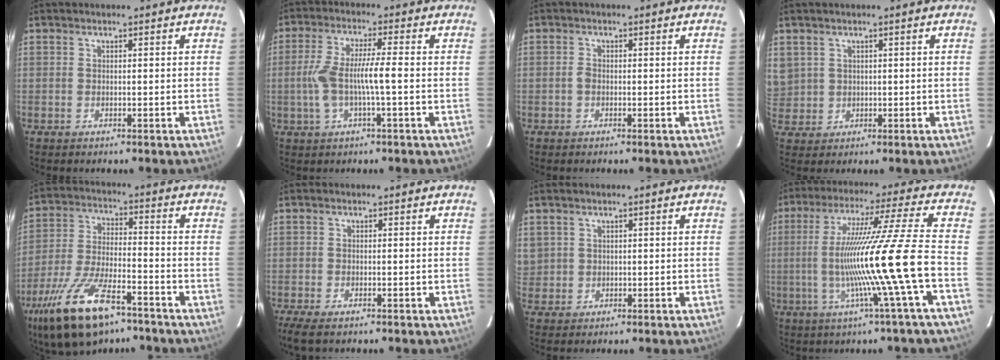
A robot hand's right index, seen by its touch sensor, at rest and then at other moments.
{"total": 7.2, "force": [-0.9, 0.7, 7.1], "torque": [-0.150, 0.012, -0.018]}
{"total": 0.9, "force": [-0.3, 0.6, 0.6], "torque": [-0.015, 0.002, -0.006]}
{"total": 6.7, "force": [2.3, 6.2, 1.4], "torque": [-0.060, 0.014, 0.063]}
{"total": 15.5, "force": [-10.2, 4.4, 10.8], "torque": [-0.226, -0.023, -0.185]}
{"total": 5.5, "force": [-4.2, 1.6, 3.2], "torque": [-0.055, -0.015, -0.066]}
{"total": 2.6, "force": [1.0, 2.4, 0.3], "torque": [0.001, 0.008, 0.021]}
{"total": 15.8, "force": [-3.6, -3.2, 15.0], "torque": [-0.270, -0.003, -0.067]}